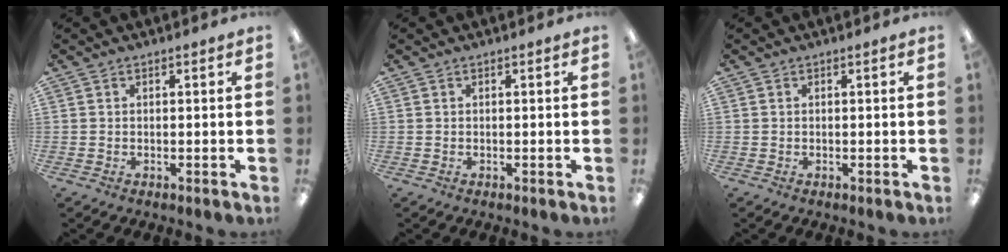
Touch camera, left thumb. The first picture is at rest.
{"total": 0.0}
{"total": 0.0}